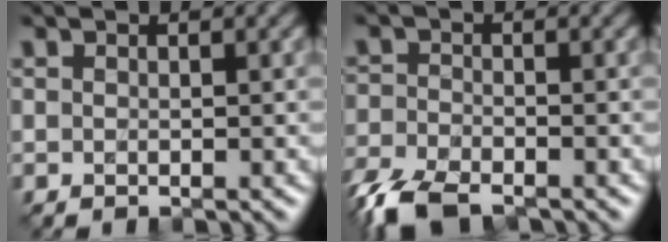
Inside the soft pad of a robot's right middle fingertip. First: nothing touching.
{"total": 7.7, "force": [-6.3, 2.9, 3.4], "torque": [-0.074, -0.034, -0.117]}